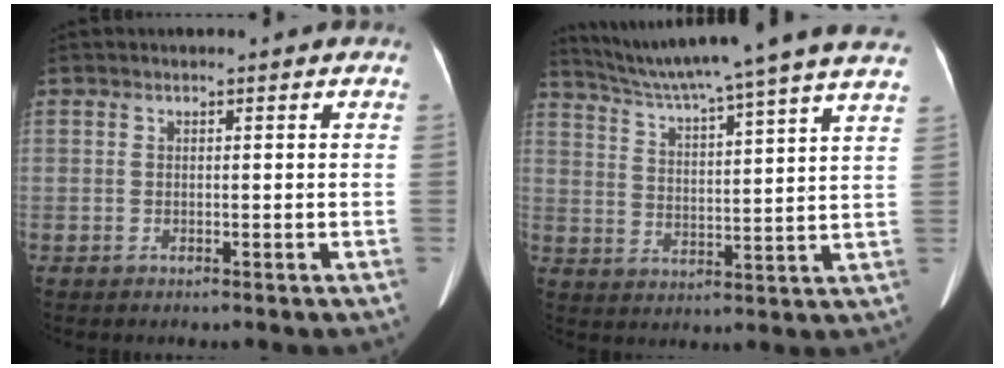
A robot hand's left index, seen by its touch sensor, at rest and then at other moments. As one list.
[{"total": 23.8, "force": [20.8, -1.5, 11.5], "torque": [-0.197, -0.022, 0.285]}]